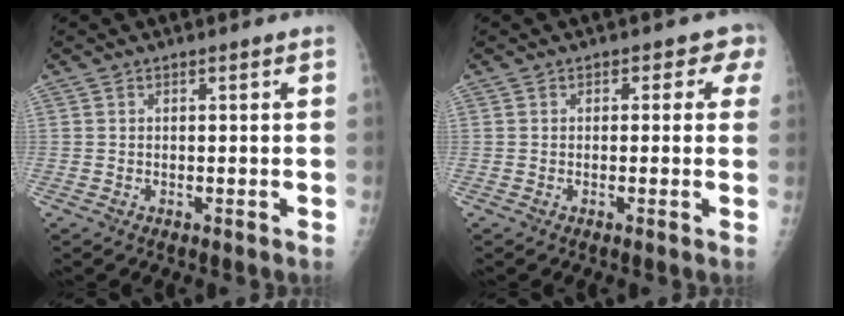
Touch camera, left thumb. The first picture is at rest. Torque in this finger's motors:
{"motor_torque": [-0.35, 0.11, -0.24, 0.01, 0.03]}